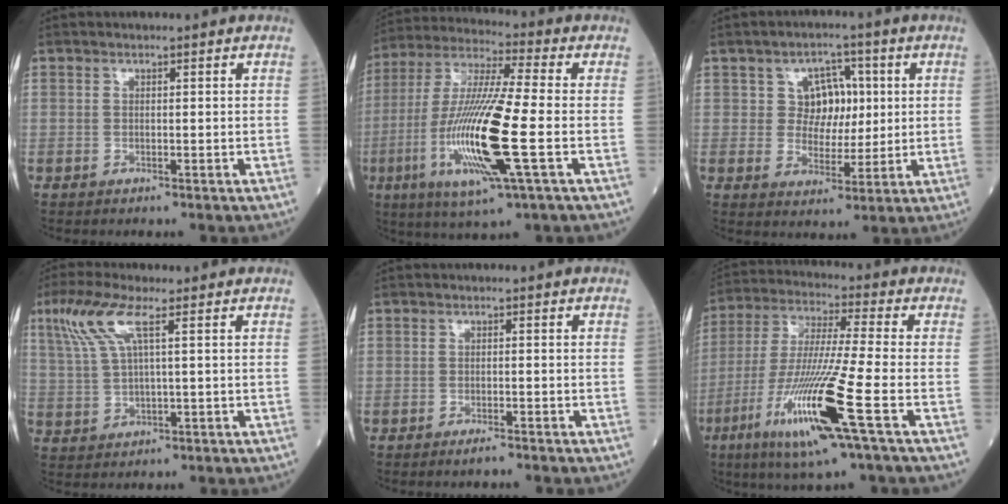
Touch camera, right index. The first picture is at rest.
{"total": 18.2, "force": [-4.2, 0.9, 17.7], "torque": [-0.373, -0.018, -0.079]}
{"total": 6.4, "force": [1.6, 5.1, 3.4], "torque": [-0.046, 0.017, 0.034]}
{"total": 6.8, "force": [3.1, 0.9, 5.9], "torque": [-0.146, 0.016, 0.068]}
{"total": 1.8, "force": [-1.6, -0.1, 0.9], "torque": [-0.016, -0.001, -0.019]}
{"total": 16.5, "force": [-6.7, -0.7, 15.1], "torque": [-0.322, -0.030, -0.127]}